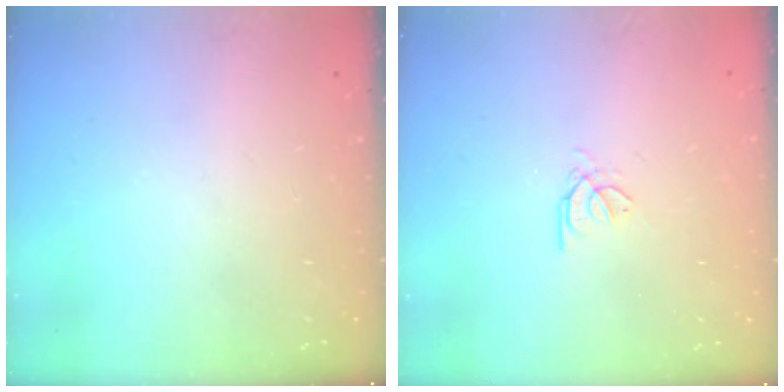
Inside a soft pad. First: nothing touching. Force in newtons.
{"total": 0.7, "press": 0.6, "slide": 0.4}